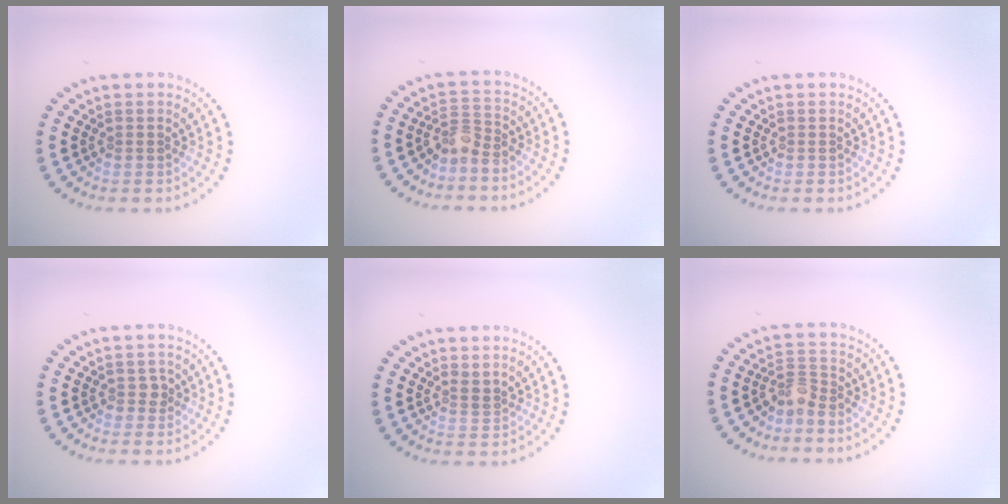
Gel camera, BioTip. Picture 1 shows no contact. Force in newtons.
{"total": 2.1, "press": 1.6, "slide": 1.3}
{"total": 0.0}
{"total": 0.9, "press": 0.8, "slide": 0.3}
{"total": 0.8, "press": 0.5, "slide": 0.6}
{"total": 2.0, "press": 1.6, "slide": 1.3}